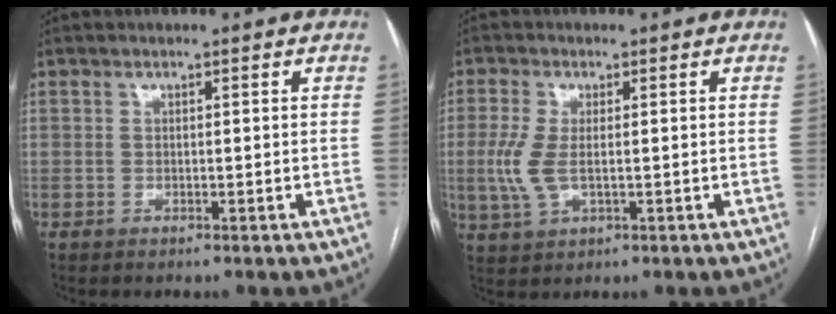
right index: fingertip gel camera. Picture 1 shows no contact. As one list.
[{"total": 5.2, "force": [-0.3, 2.2, 4.7], "torque": [-0.124, -0.010, -0.004]}]